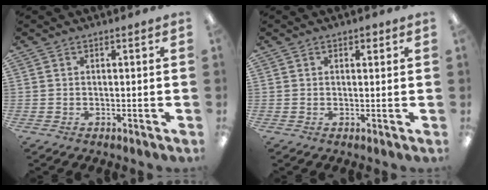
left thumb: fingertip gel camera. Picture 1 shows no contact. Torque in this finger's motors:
{"motor_torque": [-0.22, -0.09, -0.43, 0.30, 0.07]}